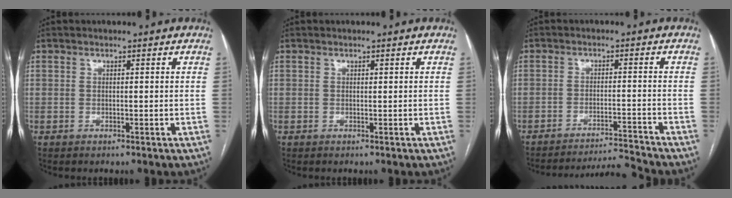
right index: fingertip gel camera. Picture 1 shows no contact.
{"total": 0.0}
{"total": 7.8, "force": [-6.9, -3.4, -0.8], "torque": [0.008, 0.002, -0.118]}